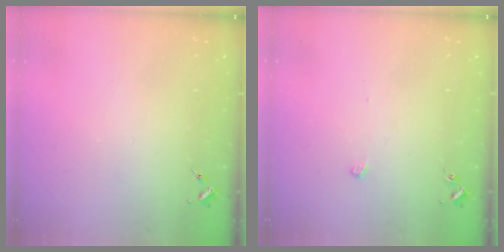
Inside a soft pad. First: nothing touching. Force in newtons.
{"total": 2.6, "press": 2.6, "slide": 0.1}